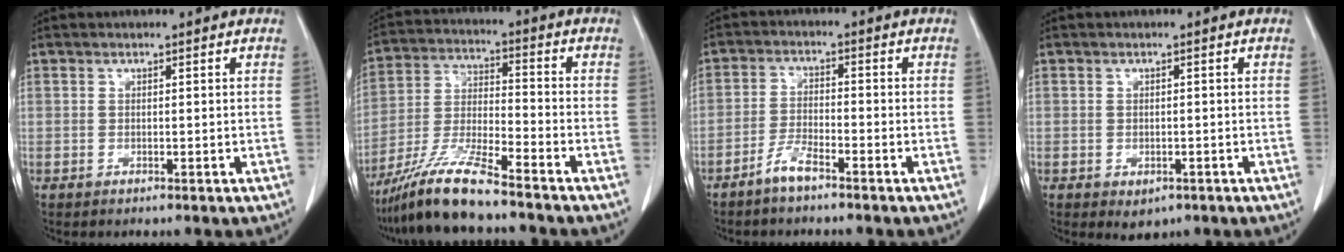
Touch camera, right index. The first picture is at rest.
{"total": 11.2, "force": [-9.0, 0.2, 6.7], "torque": [-0.139, -0.020, -0.172]}
{"total": 4.0, "force": [-3.1, 0.5, 2.4], "torque": [-0.052, -0.002, -0.064]}
{"total": 2.4, "force": [-1.2, 1.6, 1.3], "torque": [-0.012, -0.001, -0.004]}